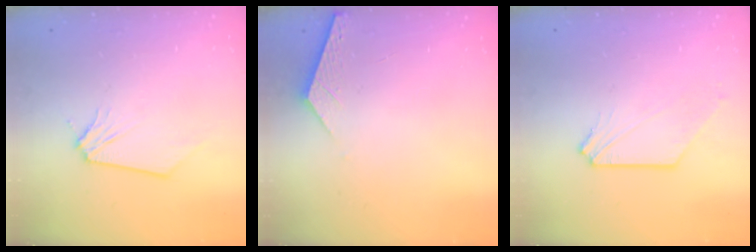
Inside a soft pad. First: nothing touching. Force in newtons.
{"total": 5.1, "press": 5.1, "slide": 0.4}
{"total": 1.4, "press": 1.3, "slide": 0.2}